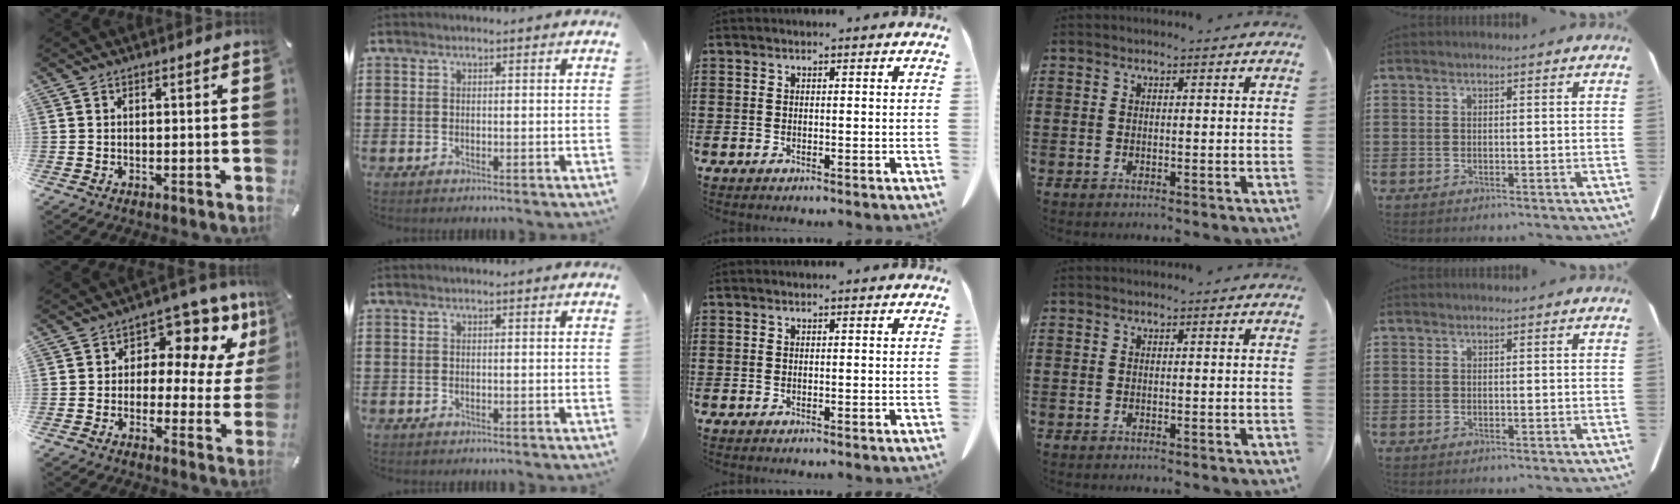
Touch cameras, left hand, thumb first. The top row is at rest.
{"thumb": {"total": 10.5, "force": [5.6, 6.6, 6.0], "torque": [-0.083, -0.042, 0.097]}}